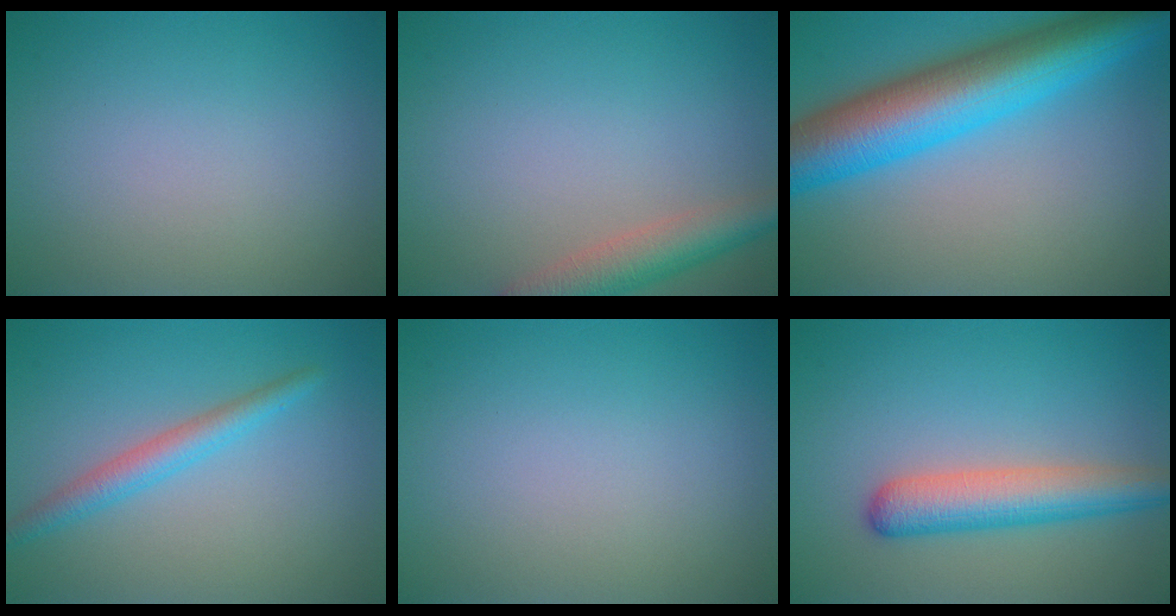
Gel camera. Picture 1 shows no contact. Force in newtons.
{"total": 4.1, "press": 4.0, "slide": 0.3}
{"total": 11.2, "press": 11.2, "slide": 0.2}
{"total": 2.6, "press": 2.6, "slide": 0.1}
{"total": 0.0}
{"total": 4.9, "press": 4.9, "slide": 0.2}